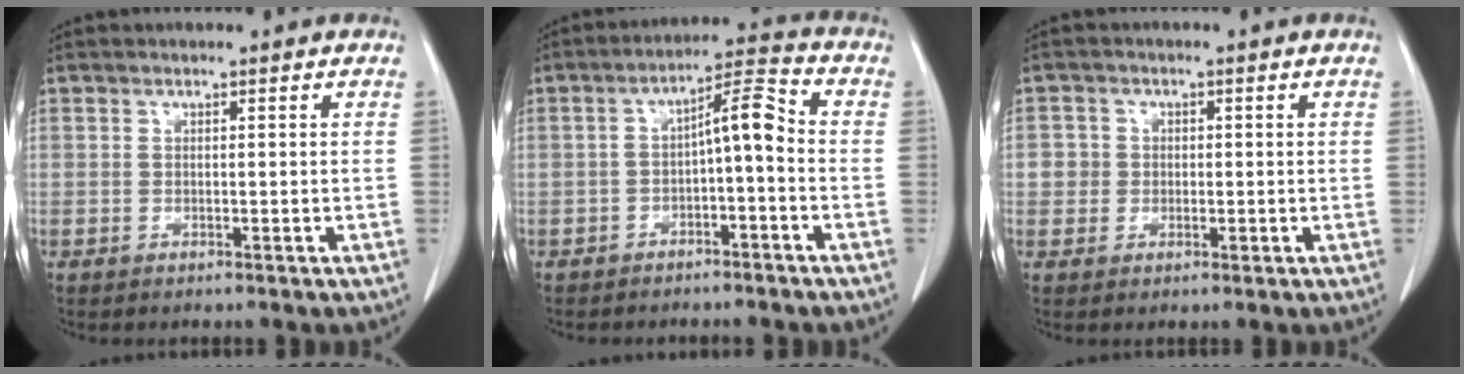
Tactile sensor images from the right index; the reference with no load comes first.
{"total": 6.8, "force": [-1.2, 1.6, 6.5], "torque": [-0.106, 0.031, -0.021]}
{"total": 2.8, "force": [0.1, 2.8, 0.3], "torque": [0.008, 0.006, 0.001]}